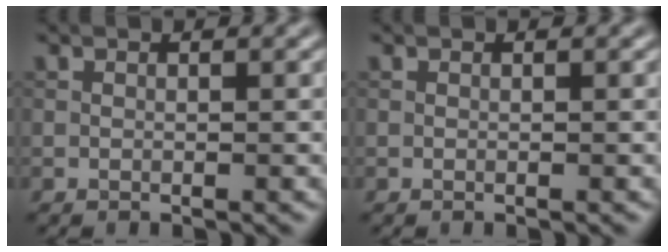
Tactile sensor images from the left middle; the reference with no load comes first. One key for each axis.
{"total": 0.0}